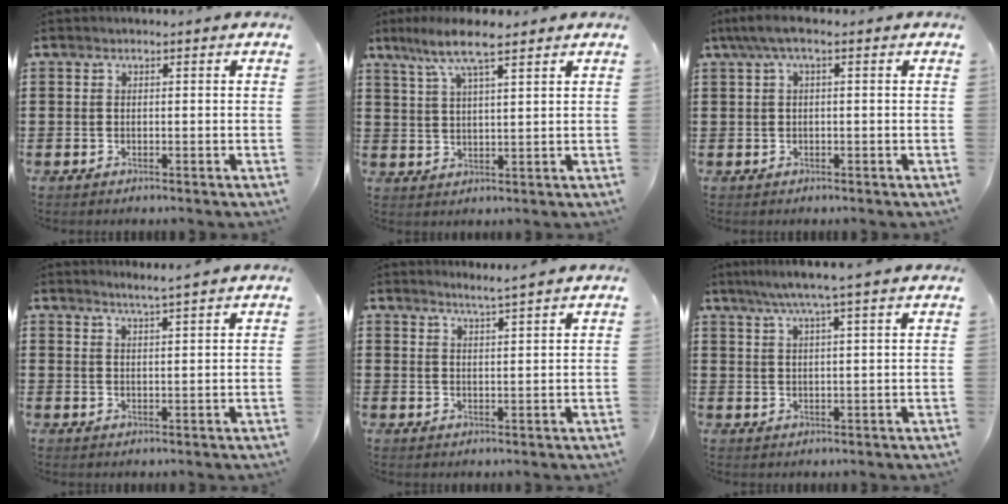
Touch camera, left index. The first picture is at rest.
{"total": 7.6, "force": [5.4, 1.2, 5.2], "torque": [-0.115, -0.003, 0.094]}
{"total": 2.9, "force": [0.0, 0.6, 2.8], "torque": [-0.064, -0.002, -0.008]}
{"total": 2.7, "force": [2.5, -0.7, 0.8], "torque": [-0.020, -0.010, 0.046]}
{"total": 2.9, "force": [2.8, -0.8, 0.5], "torque": [-0.017, -0.013, 0.051]}
{"total": 4.6, "force": [3.6, -0.7, 2.8], "torque": [-0.063, -0.008, 0.063]}